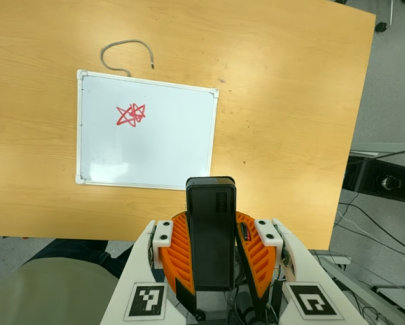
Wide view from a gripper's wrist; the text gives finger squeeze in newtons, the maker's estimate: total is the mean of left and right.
{"total": 9.3, "left": 7.4, "right": 11.3}